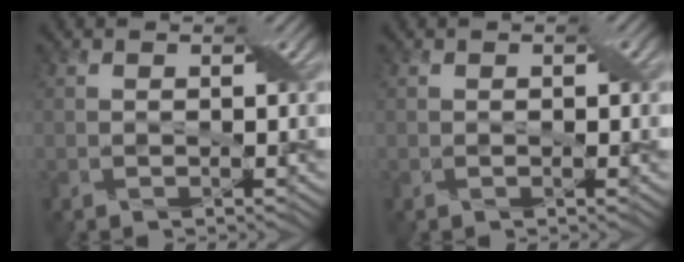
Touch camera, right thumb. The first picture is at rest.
{"total": 0.9, "force": [0.1, 0.5, 0.8], "torque": [-0.010, 0.000, 0.002]}